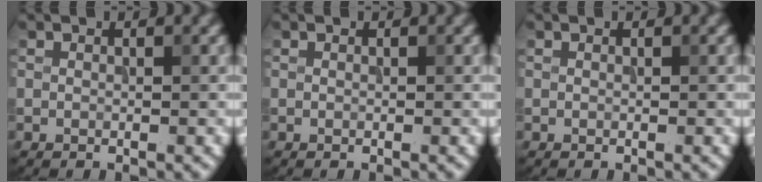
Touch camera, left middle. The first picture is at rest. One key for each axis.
{"total": 0.0}
{"total": 0.0}